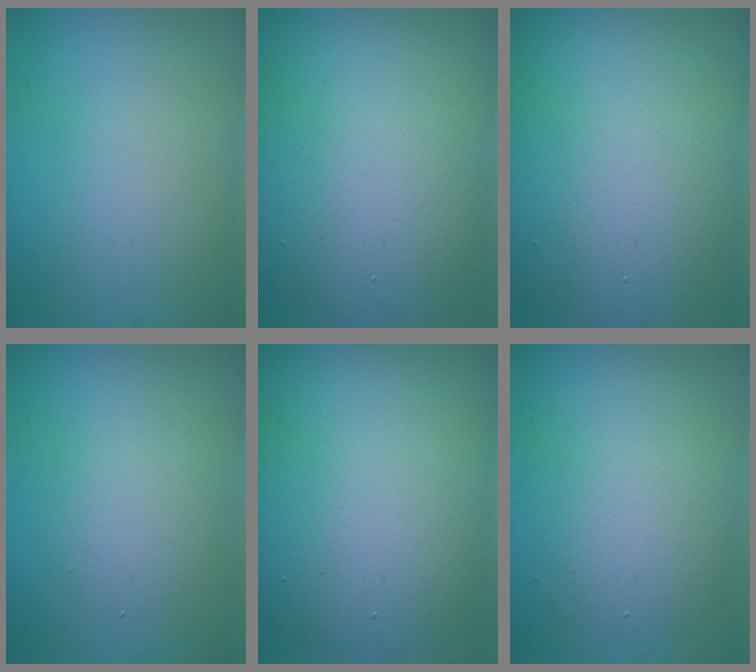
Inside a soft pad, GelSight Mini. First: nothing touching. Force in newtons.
{"total": 12.3, "press": 12.3, "slide": 0.9}
{"total": 15.2, "press": 15.1, "slide": 1.0}
{"total": 2.6, "press": 2.6, "slide": 0.1}
{"total": 12.1, "press": 12.1, "slide": 0.6}
{"total": 4.8, "press": 4.8, "slide": 0.3}